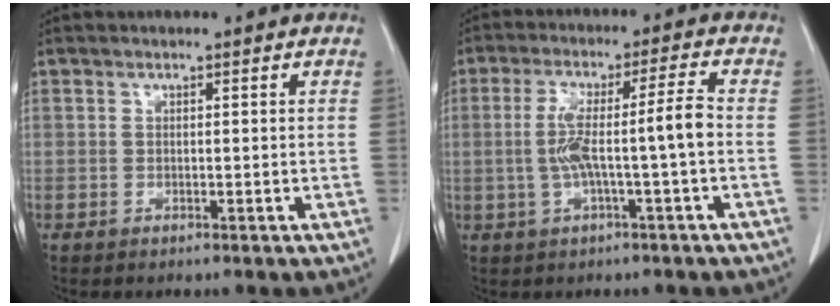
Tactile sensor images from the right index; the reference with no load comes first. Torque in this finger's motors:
{"motor_torque": [1.24, -0.36, 0.63, 0.15]}